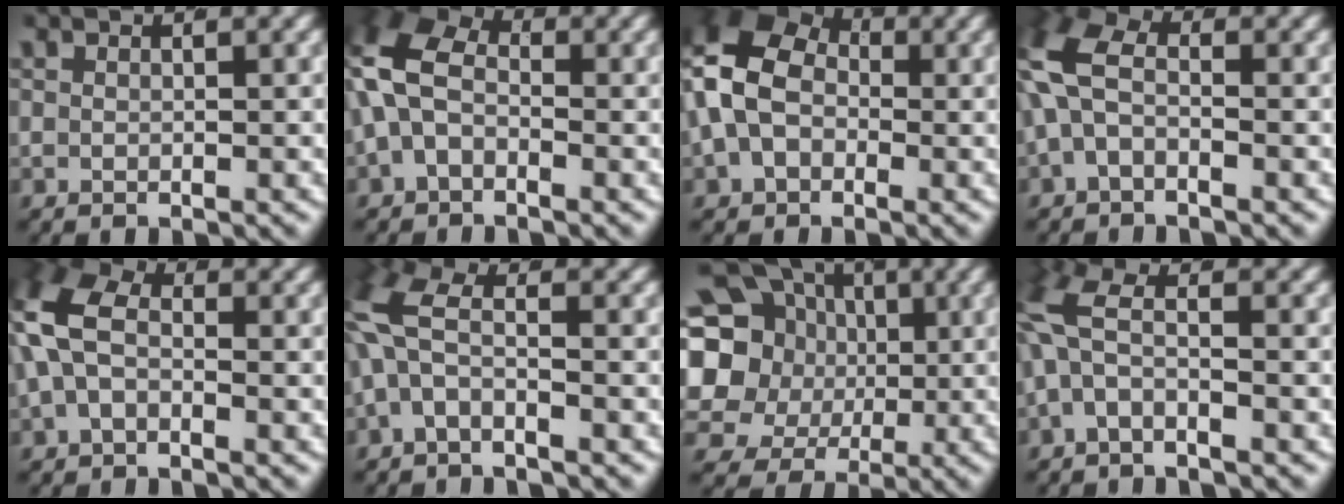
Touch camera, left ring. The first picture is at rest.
{"total": 7.4, "force": [1.1, 5.6, 4.7], "torque": [-0.113, -0.006, 0.010]}
{"total": 10.5, "force": [1.3, 8.4, 6.1], "torque": [-0.150, -0.017, 0.023]}
{"total": 4.7, "force": [0.6, 3.1, 3.5], "torque": [-0.094, -0.004, 0.011]}
{"total": 5.8, "force": [0.8, 4.1, 4.0], "torque": [-0.100, 0.004, 0.008]}
{"total": 3.8, "force": [0.2, 2.4, 3.0], "torque": [-0.092, -0.018, 0.012]}
{"total": 16.6, "force": [4.0, 13.9, 8.1], "torque": [-0.173, -0.017, 0.056]}
{"total": 3.2, "force": [0.1, 1.9, 2.6], "torque": [-0.080, -0.018, 0.008]}